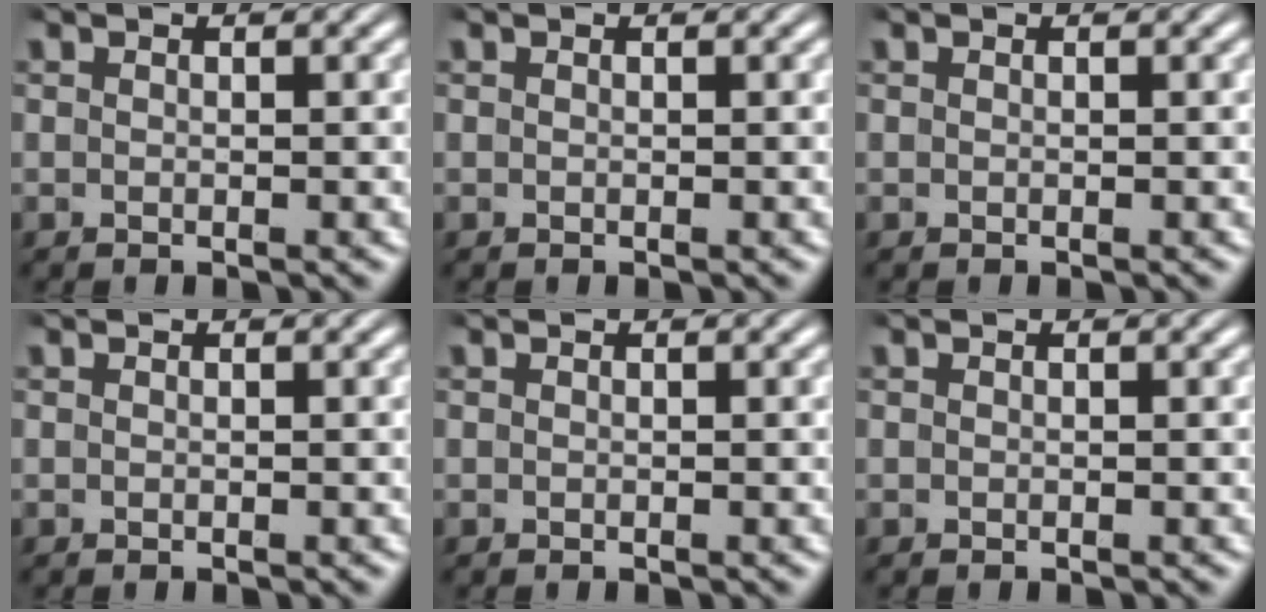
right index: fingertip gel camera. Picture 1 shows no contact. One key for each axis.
{"total": 0.0}
{"total": 0.0}
{"total": 0.0}
{"total": 0.0}
{"total": 0.0}